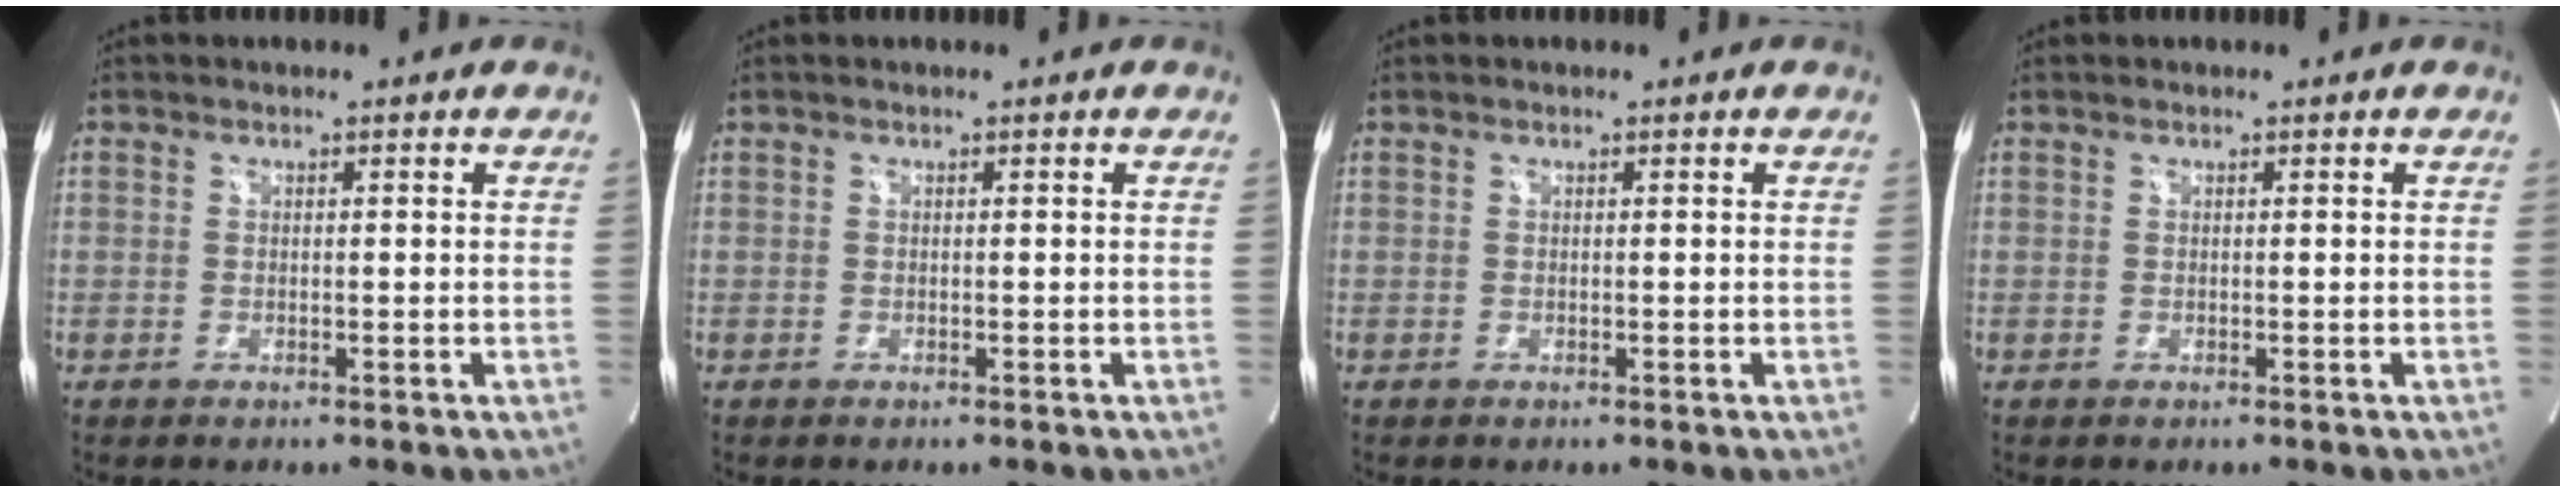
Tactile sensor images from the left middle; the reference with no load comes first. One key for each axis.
{"total": 0.0}
{"total": 0.0}
{"total": 0.0}